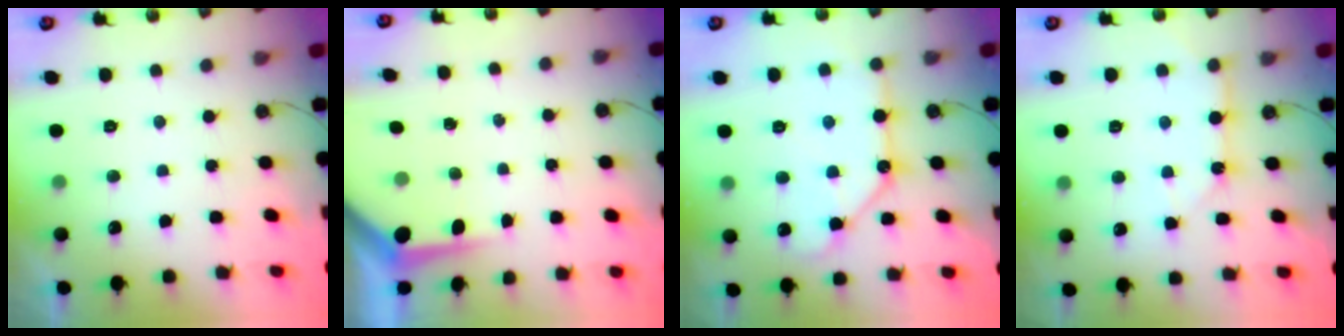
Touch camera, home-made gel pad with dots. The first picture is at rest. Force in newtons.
{"total": 4.0, "press": 4.0, "slide": 0.3}
{"total": 13.1, "press": 13.1, "slide": 1.5}
{"total": 9.4, "press": 9.4, "slide": 0.6}